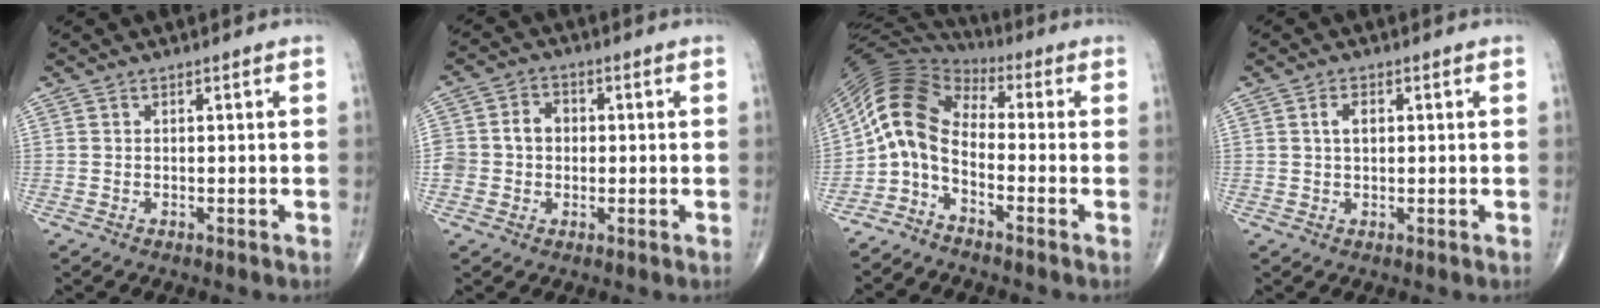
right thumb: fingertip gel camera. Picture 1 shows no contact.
{"total": 6.7, "force": [0.0, 5.8, 3.4], "torque": [-0.050, 0.022, -0.003]}
{"total": 9.8, "force": [-2.3, 5.7, 7.6], "torque": [-0.141, 0.058, -0.063]}
{"total": 2.5, "force": [0.6, 1.5, 2.0], "torque": [-0.035, 0.005, 0.010]}